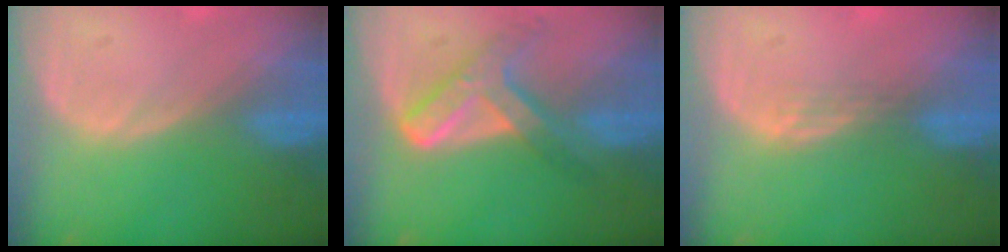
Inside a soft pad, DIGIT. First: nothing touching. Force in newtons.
{"total": 7.2, "press": 6.2, "slide": 3.7}
{"total": 1.8, "press": 1.3, "slide": 1.2}